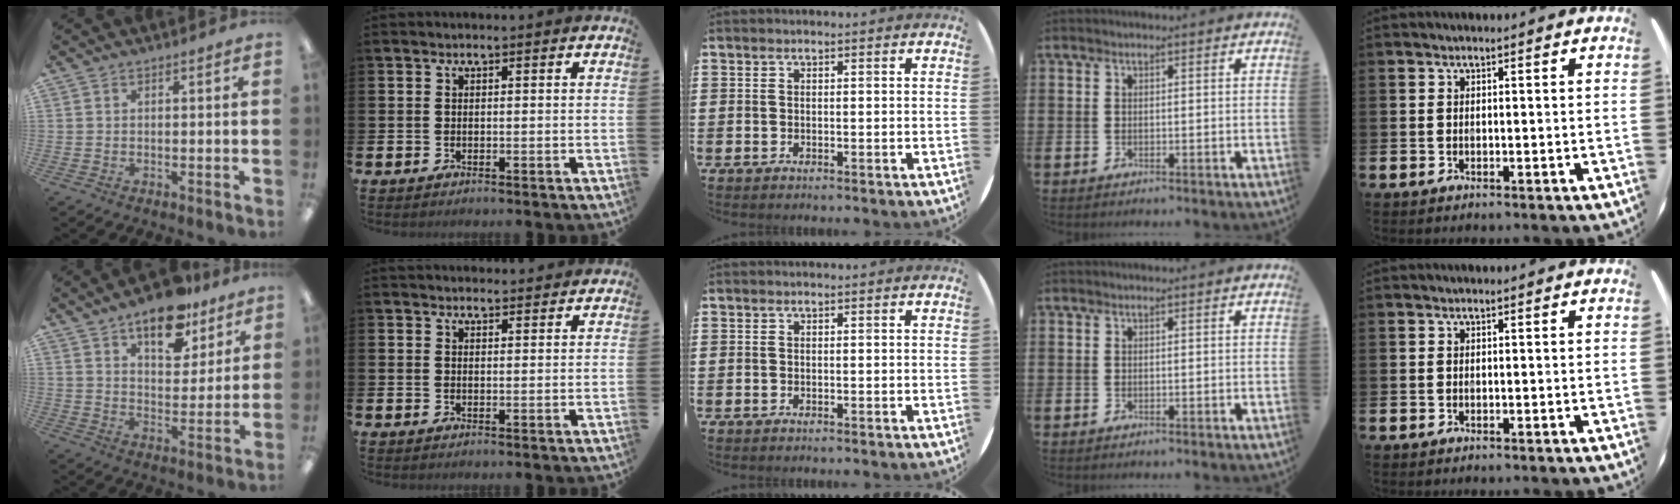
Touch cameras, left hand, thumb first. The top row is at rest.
{"thumb": {"total": 14.3, "force": [10.4, 6.6, 7.3], "torque": [-0.092, -0.058, 0.179]}, "index": {"total": 2.3, "force": [2.3, 0.5, -0.1], "torque": [0.006, -0.013, 0.039]}}